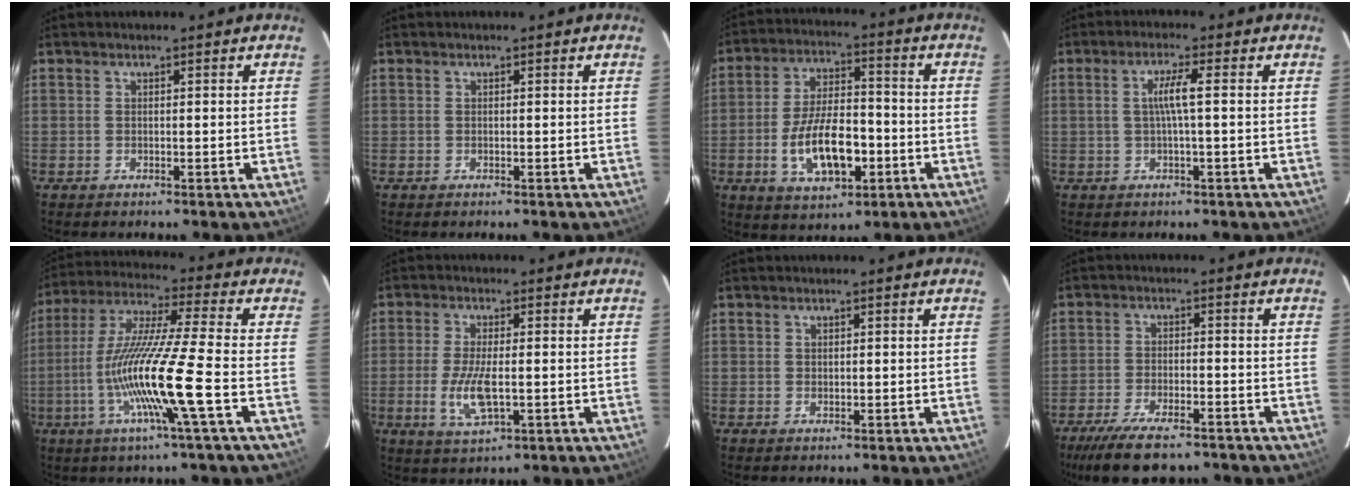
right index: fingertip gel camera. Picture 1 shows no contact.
{"total": 0.0}
{"total": 13.5, "force": [-4.1, 6.3, 11.2], "torque": [-0.219, 0.004, -0.060]}
{"total": 3.7, "force": [-0.1, -0.3, 3.7], "torque": [-0.073, 0.002, -0.001]}
{"total": 16.2, "force": [-4.8, -1.3, 15.4], "torque": [-0.304, -0.009, -0.096]}
{"total": 7.9, "force": [-1.8, 2.6, 7.2], "torque": [-0.149, -0.013, -0.031]}
{"total": 0.6, "force": [0.2, 0.5, 0.3], "torque": [-0.004, 0.003, 0.004]}
{"total": 12.6, "force": [-9.8, 4.1, 6.9], "torque": [-0.157, -0.027, -0.163]}